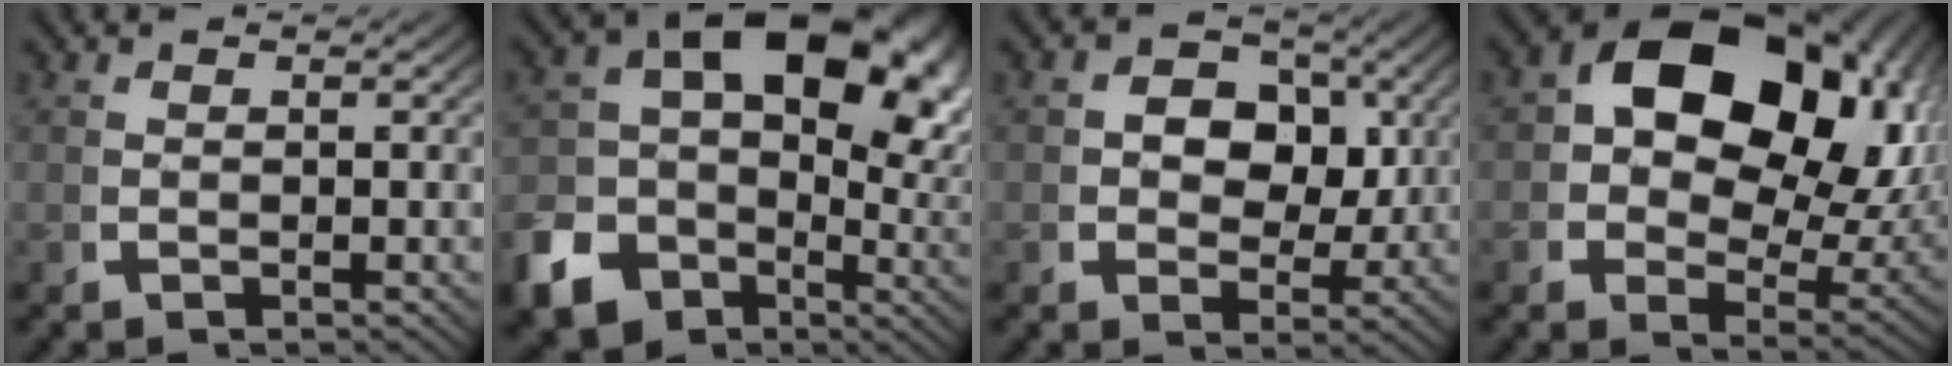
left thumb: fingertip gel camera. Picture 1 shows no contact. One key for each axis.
{"total": 16.6, "fx": -2.2, "fy": 12.6, "fz": 10.5, "tx": -0.170, "ty": -0.019, "tz": -0.045}
{"total": 5.8, "fx": 0.5, "fy": 4.4, "fz": 3.7, "tx": -0.062, "ty": -0.021, "tz": 0.010}
{"total": 17.4, "fx": 3.1, "fy": 11.5, "fz": 12.7, "tx": -0.199, "ty": -0.015, "tz": 0.041}